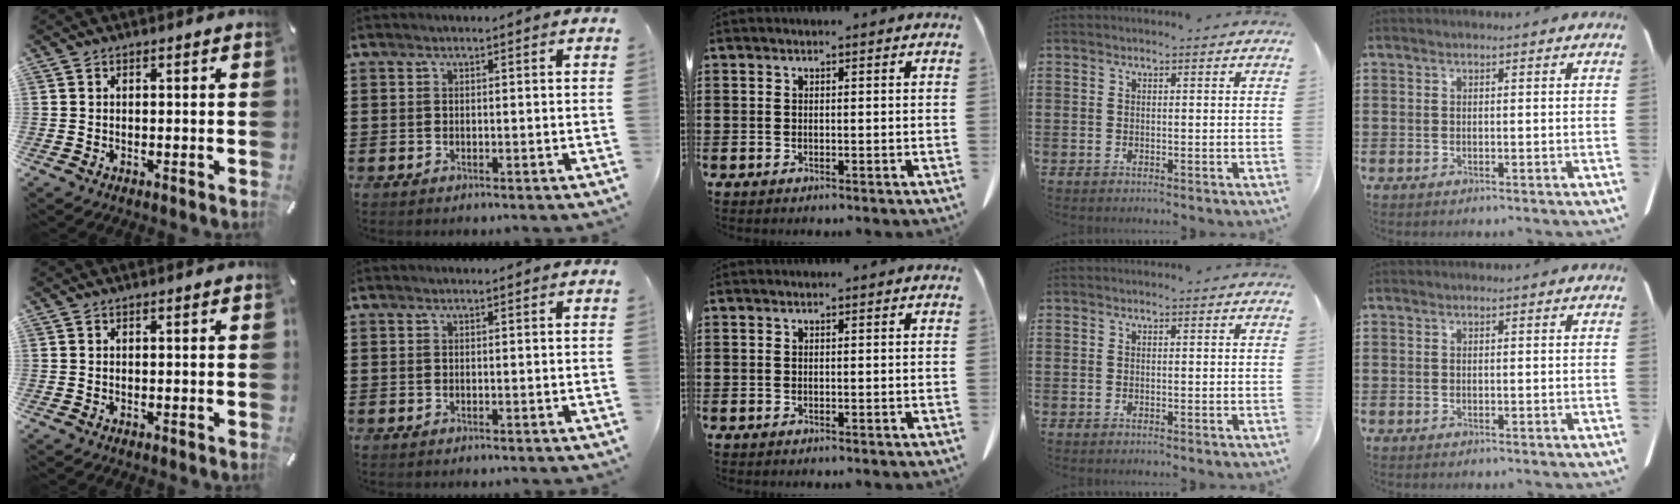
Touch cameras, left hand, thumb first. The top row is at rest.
{}